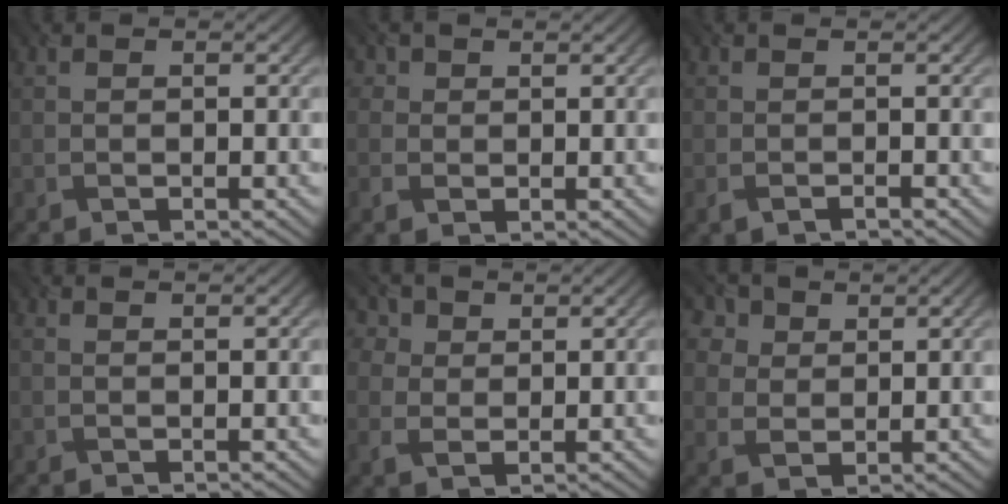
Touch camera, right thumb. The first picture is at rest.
{"total": 2.2, "force": [0.4, 2.0, 0.8], "torque": [-0.020, 0.000, 0.005]}
{"total": 1.2, "force": [-0.8, 0.4, 0.8], "torque": [-0.022, -0.004, -0.015]}
{"total": 0.7, "force": [0.5, 0.2, 0.5], "torque": [-0.014, 0.002, 0.007]}
{"total": 4.2, "force": [1.8, 3.3, 2.0], "torque": [-0.059, 0.004, 0.034]}
{"total": 6.7, "force": [4.0, 4.5, 2.9], "torque": [-0.113, 0.003, 0.081]}